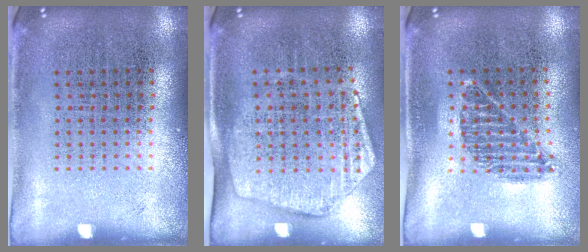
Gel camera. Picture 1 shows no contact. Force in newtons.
{"total": 1.8, "press": 1.5, "slide": 1.0}
{"total": 1.0, "press": 0.8, "slide": 0.5}